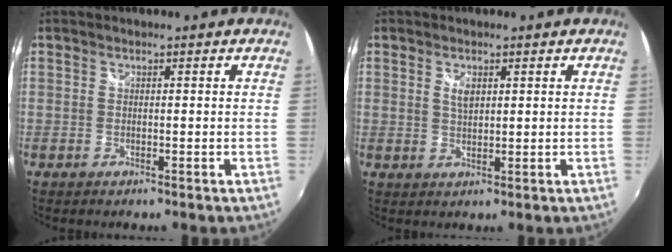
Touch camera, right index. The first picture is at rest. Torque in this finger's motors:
{"motor_torque": [0.00, 0.02, 0.04, 0.04]}